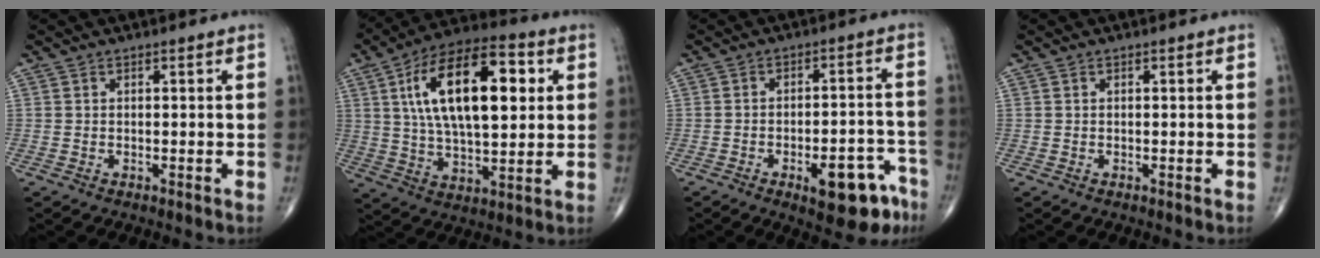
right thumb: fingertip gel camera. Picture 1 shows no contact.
{"total": 22.0, "force": [5.4, 9.9, 18.9], "torque": [-0.303, 0.005, 0.083]}
{"total": 12.0, "force": [-6.7, 4.6, 8.9], "torque": [-0.093, 0.045, -0.082]}
{"total": 0.0}